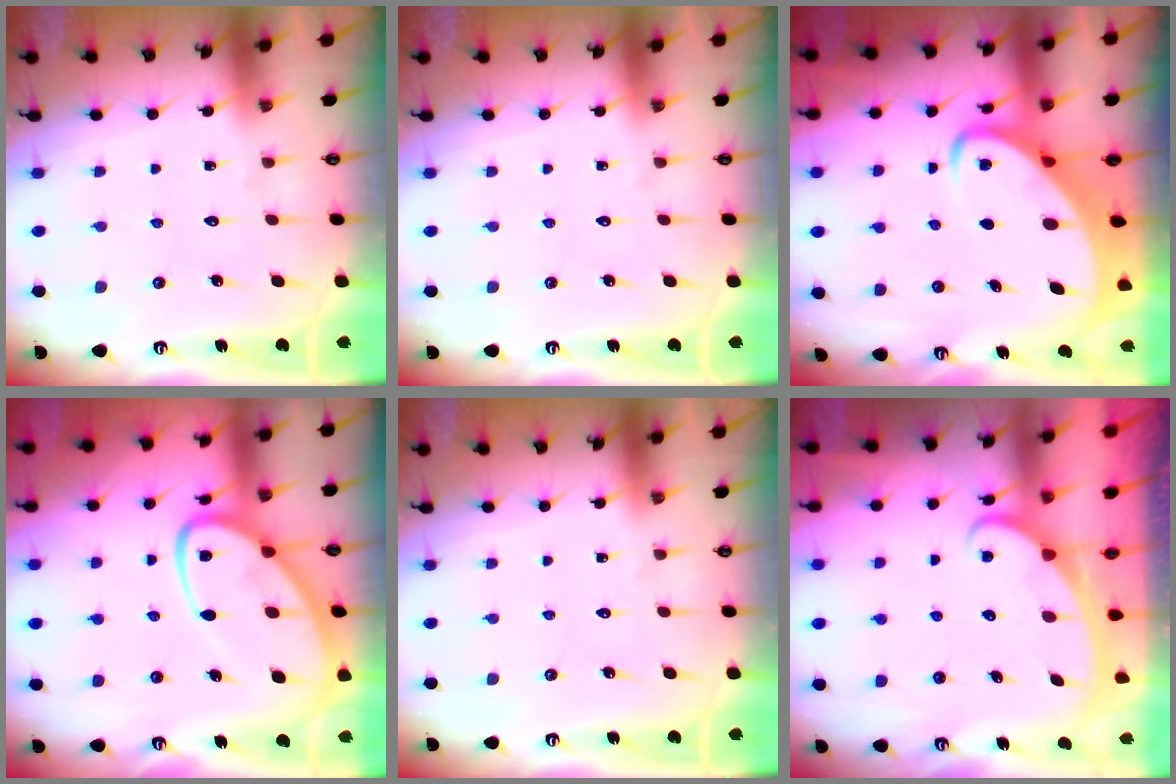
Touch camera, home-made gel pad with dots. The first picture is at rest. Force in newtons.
{"total": 0.0}
{"total": 4.2, "press": 4.2, "slide": 0.5}
{"total": 13.2, "press": 13.1, "slide": 1.2}
{"total": 0.0}
{"total": 2.3, "press": 2.3, "slide": 0.4}